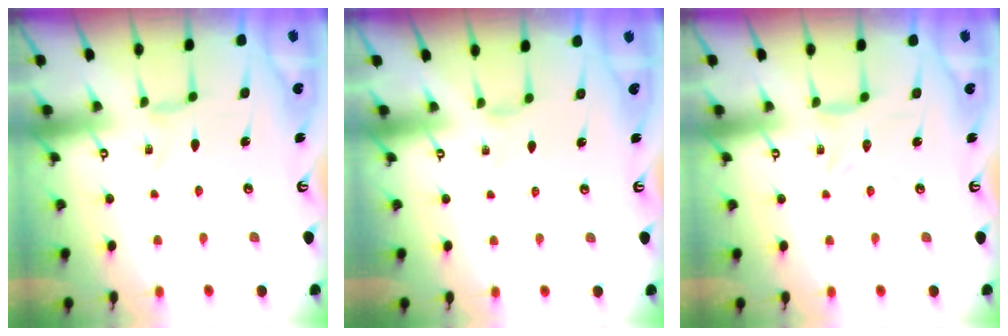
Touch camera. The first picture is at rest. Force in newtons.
{"total": 1.2, "press": 1.2, "slide": 0.4}
{"total": 0.9, "press": 0.8, "slide": 0.1}